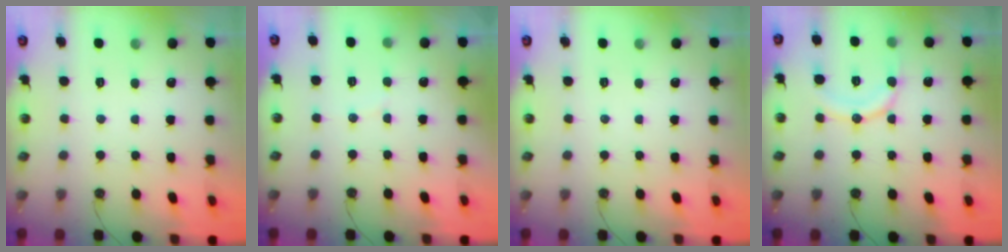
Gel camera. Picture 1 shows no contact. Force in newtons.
{"total": 2.6, "press": 2.6, "slide": 0.4}
{"total": 0.0}
{"total": 11.7, "press": 11.7, "slide": 1.0}